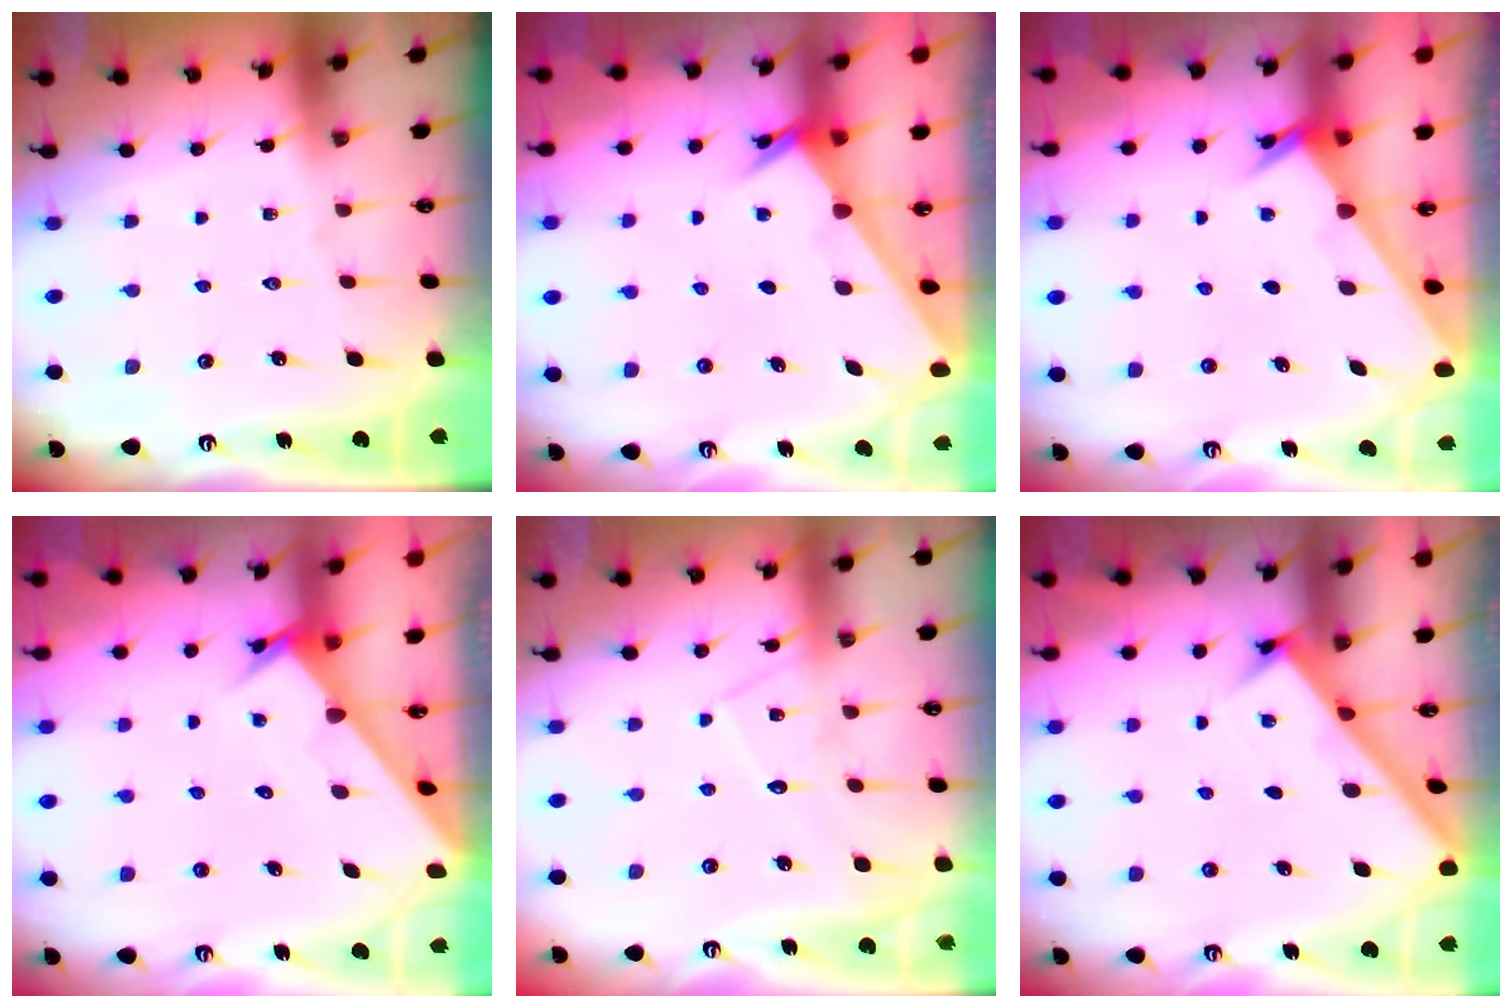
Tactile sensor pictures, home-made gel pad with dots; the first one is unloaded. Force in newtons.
{"total": 2.2, "press": 2.1, "slide": 0.3}
{"total": 2.2, "press": 2.1, "slide": 0.3}
{"total": 2.8, "press": 2.8, "slide": 0.1}
{"total": 8.1, "press": 8.0, "slide": 0.6}
{"total": 2.4, "press": 2.4, "slide": 0.3}